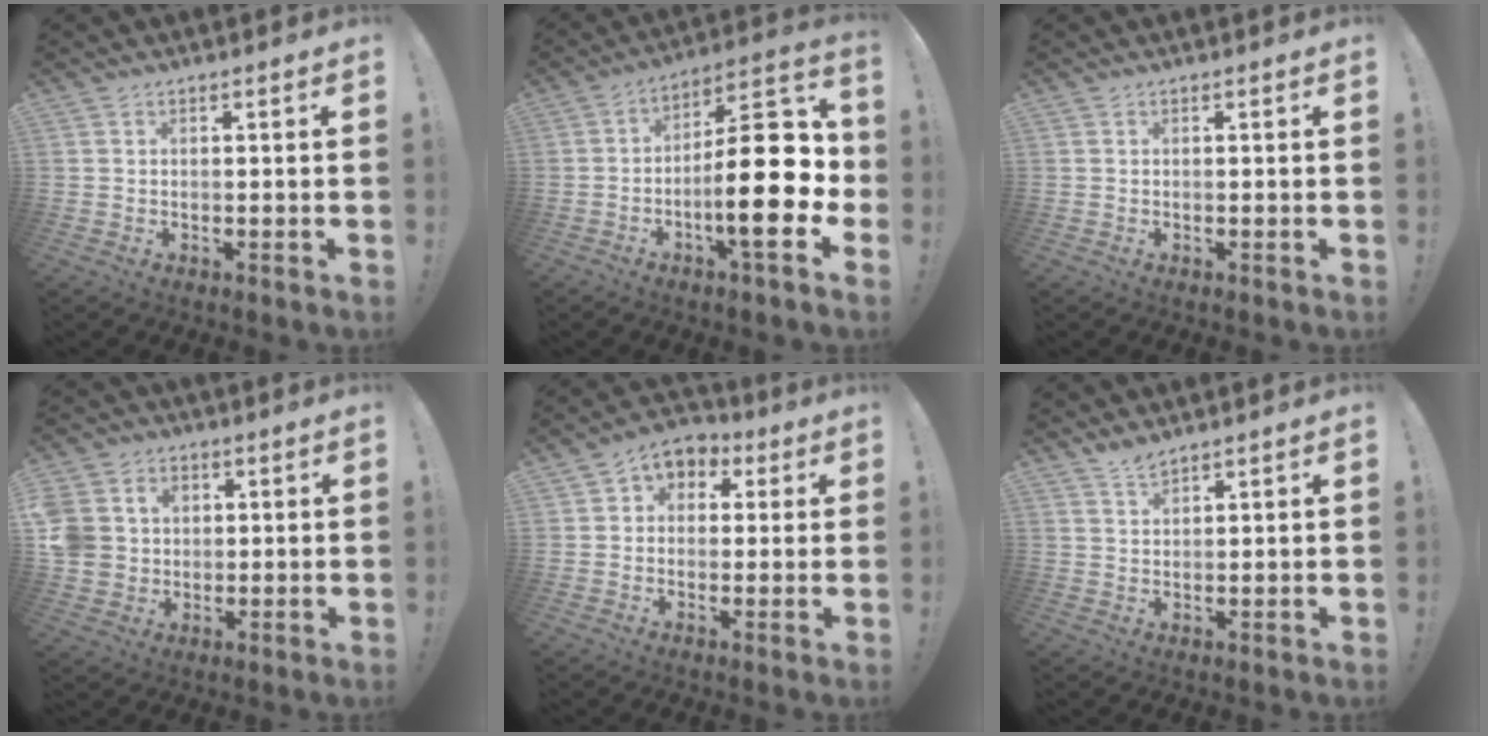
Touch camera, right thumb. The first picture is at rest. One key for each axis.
{"total": 23.3, "fx": -3.5, "fy": 7.2, "fz": 21.9, "tx": -0.342, "ty": 0.024, "tz": -0.051}
{"total": 0.0}
{"total": 9.5, "fx": 1.5, "fy": 8.8, "fz": 3.2, "tx": -0.066, "ty": -0.004, "tz": 0.033}
{"total": 5.5, "fx": 0.4, "fy": 5.0, "fz": 2.3, "tx": -0.026, "ty": 0.005, "tz": 0.013}
{"total": 3.2, "fx": 3.0, "fy": 0.7, "fz": 1.0, "tx": -0.008, "ty": -0.021, "tz": 0.052}